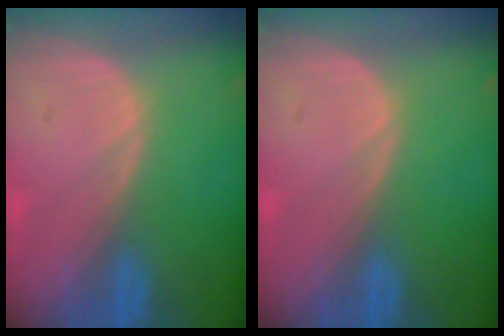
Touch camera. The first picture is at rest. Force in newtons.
{"total": 0.0}